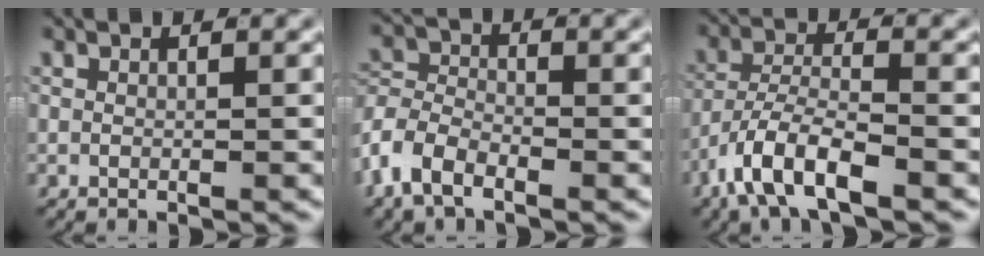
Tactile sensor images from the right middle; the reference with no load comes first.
{"total": 5.6, "force": [-1.9, 4.4, 2.9], "torque": [-0.079, -0.018, -0.037]}
{"total": 5.4, "force": [-3.3, 1.9, 3.8], "torque": [-0.077, -0.005, -0.060]}